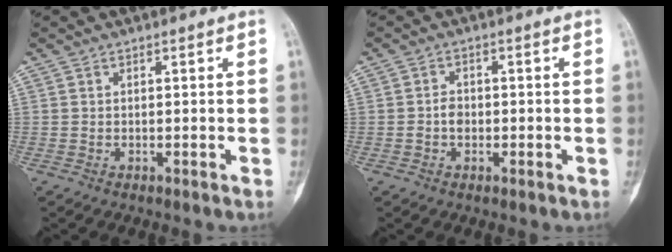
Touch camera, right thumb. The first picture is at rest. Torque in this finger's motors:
{"motor_torque": [0.59, 0.40, 0.25, -0.04, 0.12]}